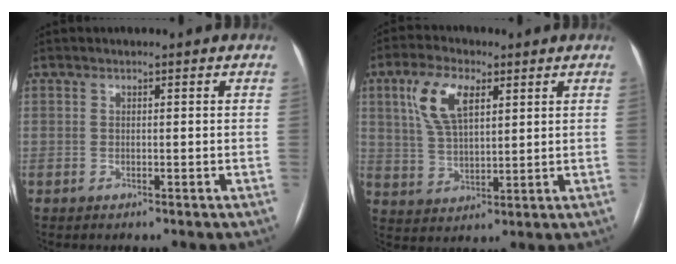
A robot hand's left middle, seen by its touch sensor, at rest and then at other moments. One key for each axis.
{"total": 8.8, "fx": 3.8, "fy": 3.8, "fz": 6.9, "tx": -0.147, "ty": 0.017, "tz": 0.076}